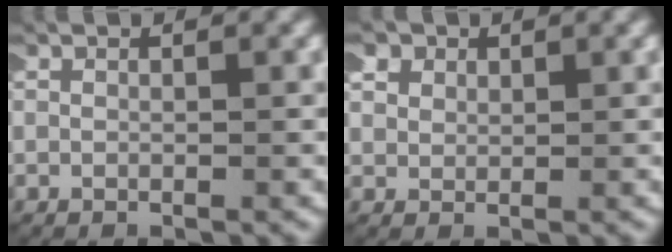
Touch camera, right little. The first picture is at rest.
{"total": 2.9, "force": [1.6, 2.1, 1.1], "torque": [-0.037, -0.001, 0.027]}